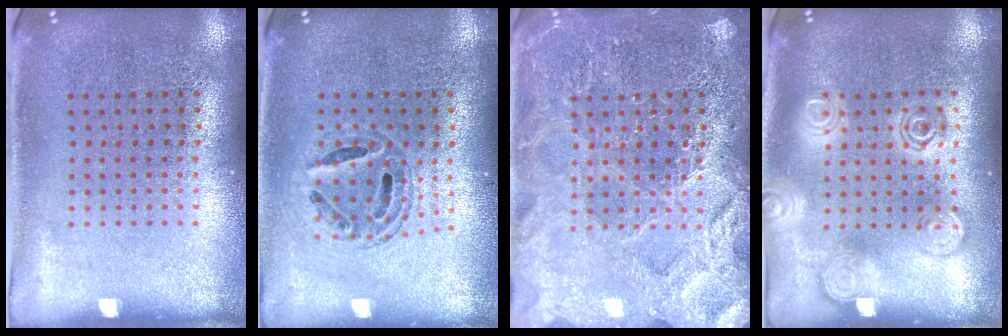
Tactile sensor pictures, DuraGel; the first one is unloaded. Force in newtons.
{"total": 0.6, "press": 0.6, "slide": 0.2}
{"total": 3.6, "press": 3.6, "slide": 0.4}
{"total": 1.8, "press": 1.8, "slide": 0.2}